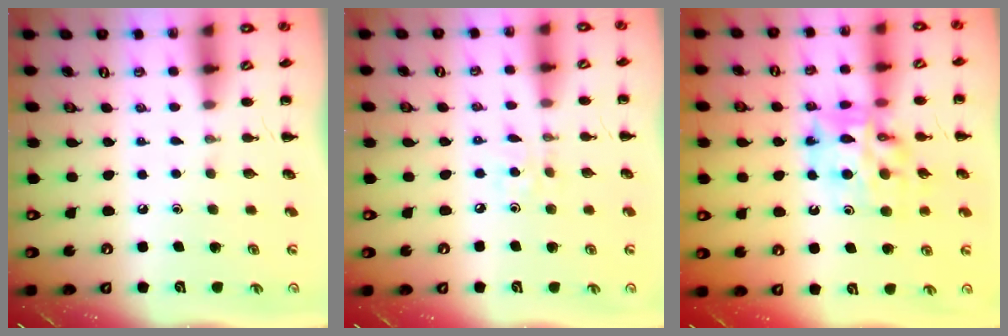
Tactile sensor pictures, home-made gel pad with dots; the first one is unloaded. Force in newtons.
{"total": 2.2, "press": 2.1, "slide": 0.6}
{"total": 13.6, "press": 13.0, "slide": 3.8}